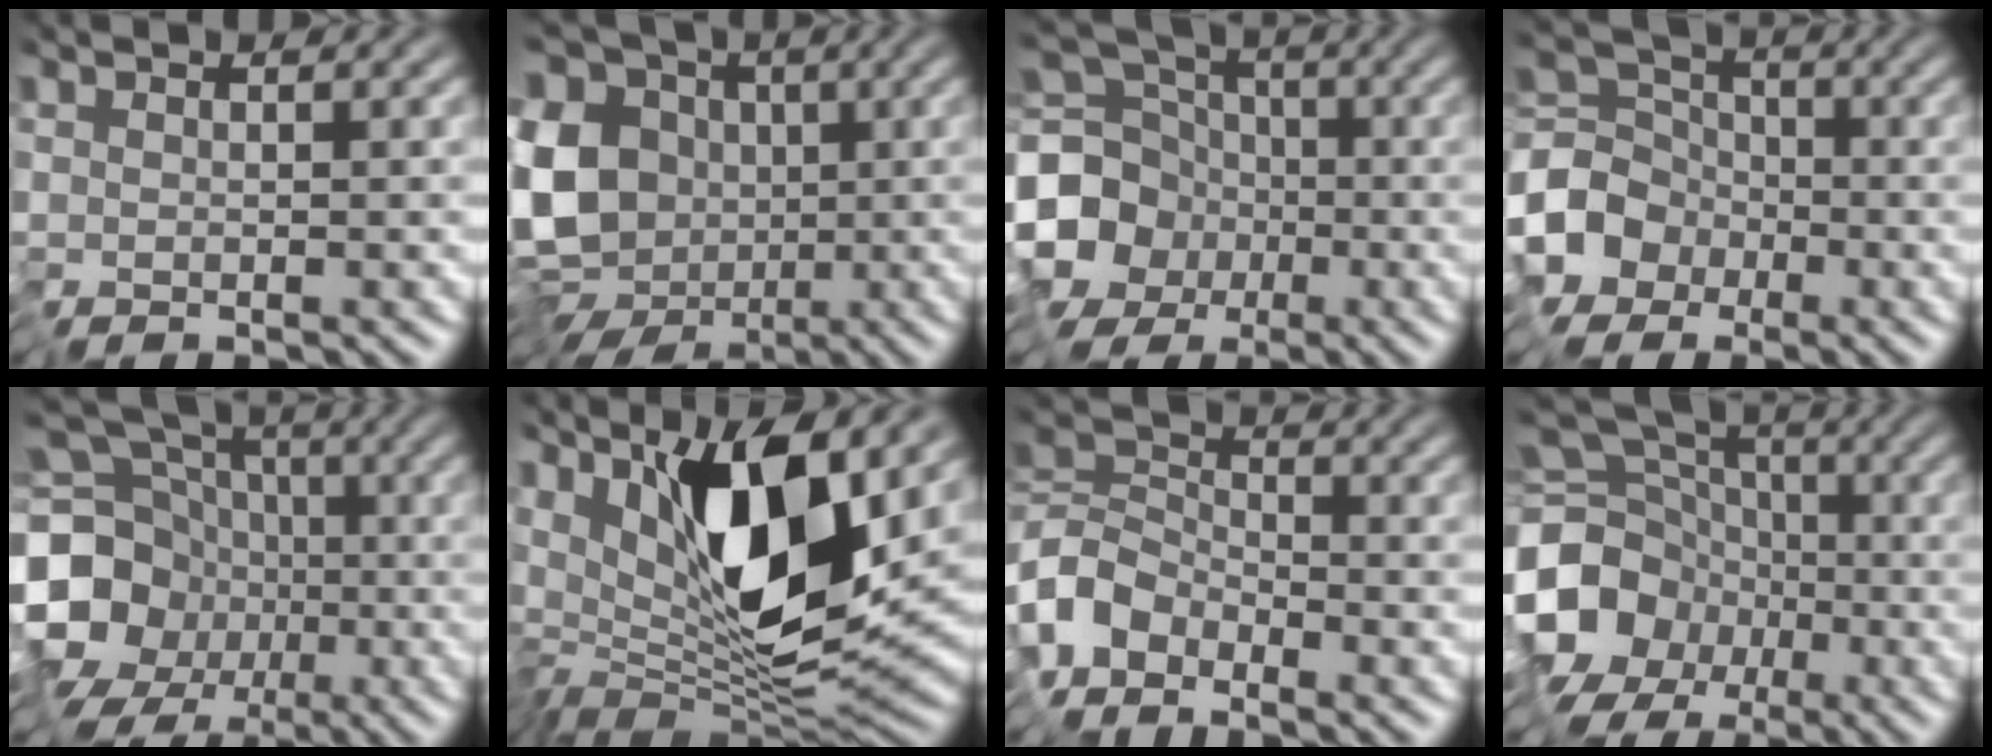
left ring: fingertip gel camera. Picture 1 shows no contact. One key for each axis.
{"total": 15.2, "fx": -1.4, "fy": 12.5, "fz": 8.5, "tx": -0.176, "ty": -0.016, "tz": -0.044}
{"total": 10.9, "fx": -3.7, "fy": 9.3, "fz": 4.2, "tx": -0.097, "ty": -0.022, "tz": -0.092}
{"total": 4.7, "fx": -2.5, "fy": 3.8, "fz": 1.3, "tx": -0.023, "ty": 0.011, "tz": -0.065}
{"total": 14.8, "fx": -2.9, "fy": 12.9, "fz": 6.8, "tx": -0.139, "ty": 0.006, "tz": -0.090}
{"total": 12.3, "fx": 2.5, "fy": 4.3, "fz": 11.3, "tx": -0.192, "ty": -0.002, "tz": 0.034}
{"total": 4.2, "fx": -3.1, "fy": 2.3, "fz": 1.6, "tx": -0.033, "ty": 0.007, "tz": -0.083}
{"total": 14.7, "fx": -5.2, "fy": 12.4, "fz": 6.1, "tx": -0.143, "ty": -0.002, "tz": -0.116}